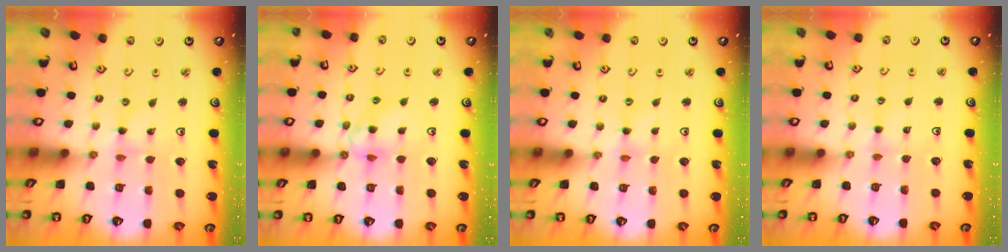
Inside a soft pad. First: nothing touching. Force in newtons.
{"total": 9.2, "press": 9.2, "slide": 0.9}
{"total": 0.0}
{"total": 2.0, "press": 2.0, "slide": 0.3}